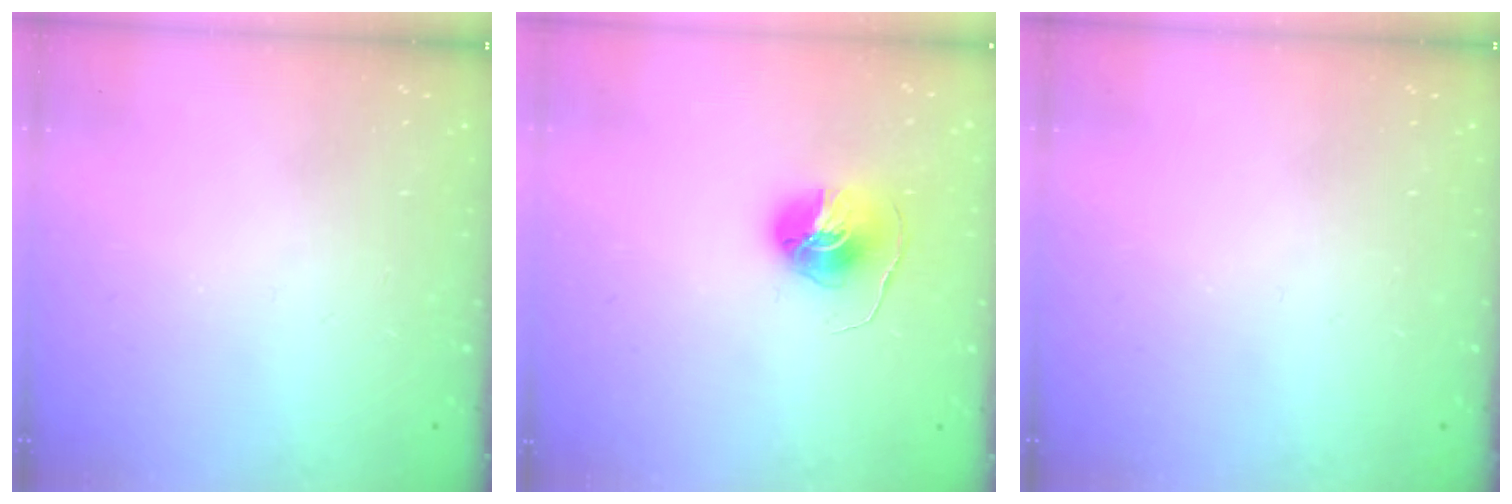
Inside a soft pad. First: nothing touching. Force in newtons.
{"total": 7.8, "press": 7.8, "slide": 0.1}
{"total": 0.0}